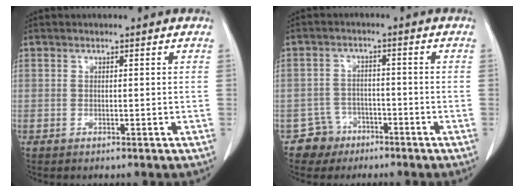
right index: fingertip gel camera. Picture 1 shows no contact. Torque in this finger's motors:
{"motor_torque": [-1.55, 0.59, -1.05, -0.21]}